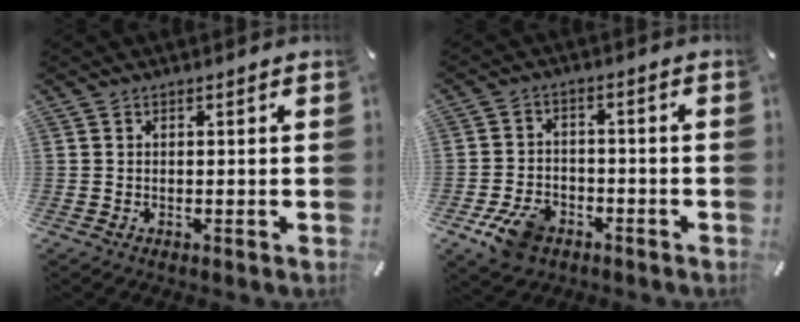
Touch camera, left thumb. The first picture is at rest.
{"total": 8.6, "force": [-4.5, 5.9, 4.4], "torque": [-0.086, 0.020, -0.083]}